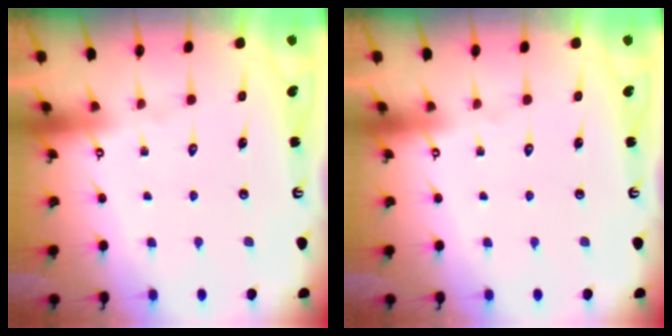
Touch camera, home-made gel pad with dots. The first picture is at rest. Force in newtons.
{"total": 0.0}